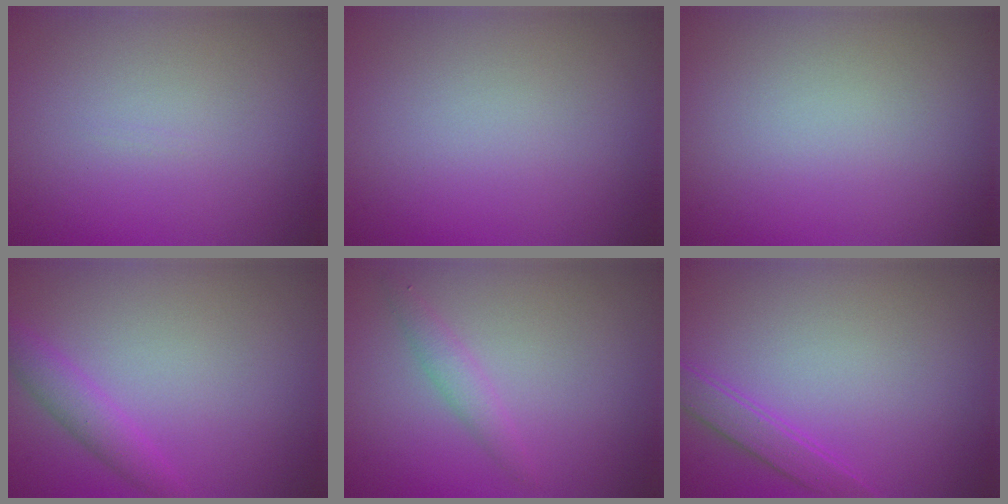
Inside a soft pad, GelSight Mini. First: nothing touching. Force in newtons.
{"total": 0.0}
{"total": 0.0}
{"total": 2.2, "press": 2.2, "slide": 0.1}
{"total": 1.6, "press": 1.6, "slide": 0.1}
{"total": 1.9, "press": 1.9, "slide": 0.1}